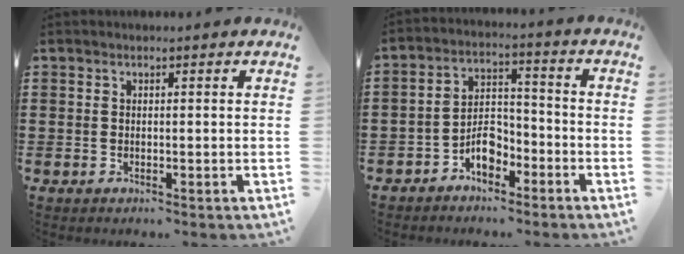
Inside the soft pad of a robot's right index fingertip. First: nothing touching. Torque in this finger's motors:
{"motor_torque": [0.67, 0.64, 0.17, 0.06]}